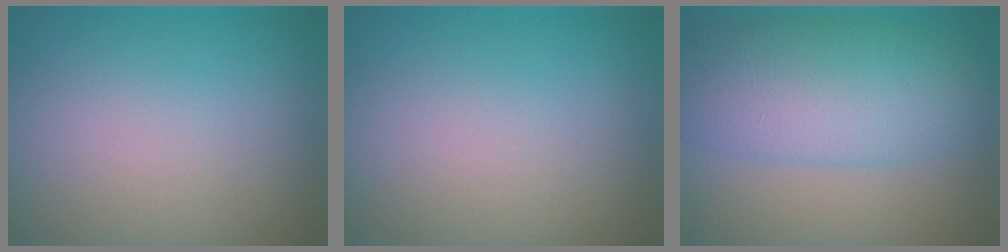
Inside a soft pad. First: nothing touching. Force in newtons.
{"total": 0.0}
{"total": 8.0, "press": 8.0, "slide": 0.2}